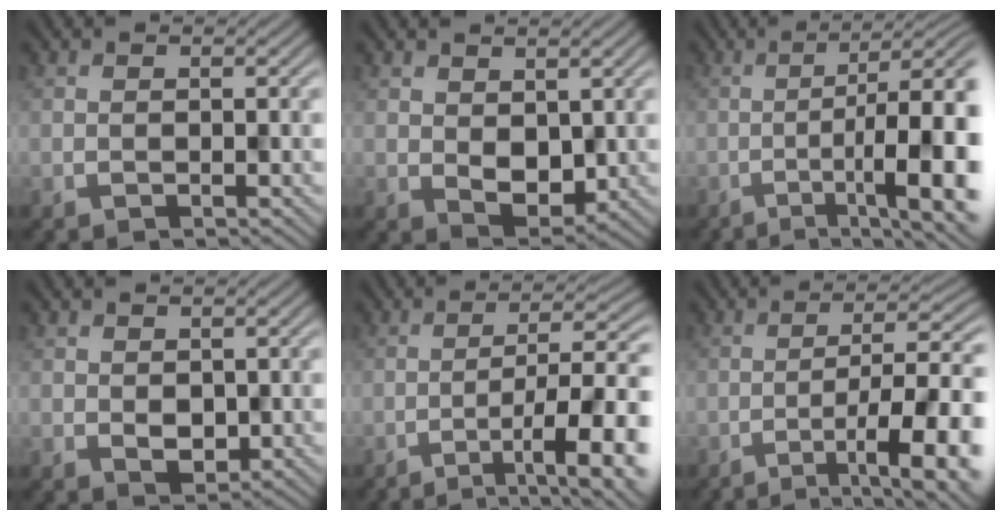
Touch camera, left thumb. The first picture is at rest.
{"total": 2.9, "force": [1.4, 2.1, 1.6], "torque": [-0.036, -0.010, 0.029]}
{"total": 12.4, "force": [-2.5, 2.8, 11.8], "torque": [-0.151, -0.004, -0.033]}
{"total": 1.7, "force": [0.8, 1.3, 0.7], "torque": [-0.017, -0.007, 0.018]}
{"total": 9.4, "force": [-3.8, 1.8, 8.4], "torque": [-0.121, 0.009, -0.055]}
{"total": 10.5, "force": [-4.3, 2.1, 9.4], "torque": [-0.131, 0.010, -0.062]}